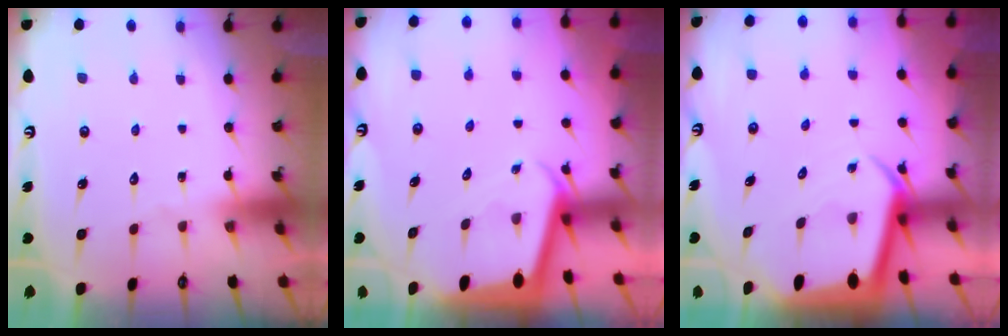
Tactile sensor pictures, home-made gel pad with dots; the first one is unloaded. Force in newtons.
{"total": 1.9, "press": 1.9, "slide": 0.1}
{"total": 4.1, "press": 4.0, "slide": 0.3}